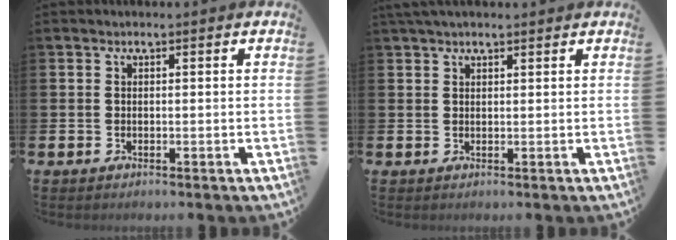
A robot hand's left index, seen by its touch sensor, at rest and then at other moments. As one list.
[{"total": 1.9, "force": [1.7, 0.4, 0.7], "torque": [-0.008, 0.001, 0.030]}]